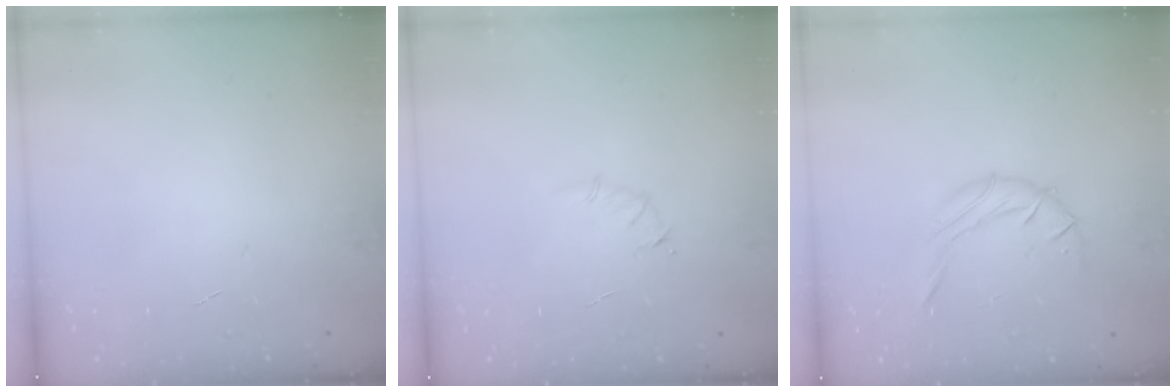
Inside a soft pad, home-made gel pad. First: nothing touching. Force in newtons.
{"total": 2.7, "press": 2.6, "slide": 0.8}
{"total": 7.3, "press": 7.3, "slide": 0.7}